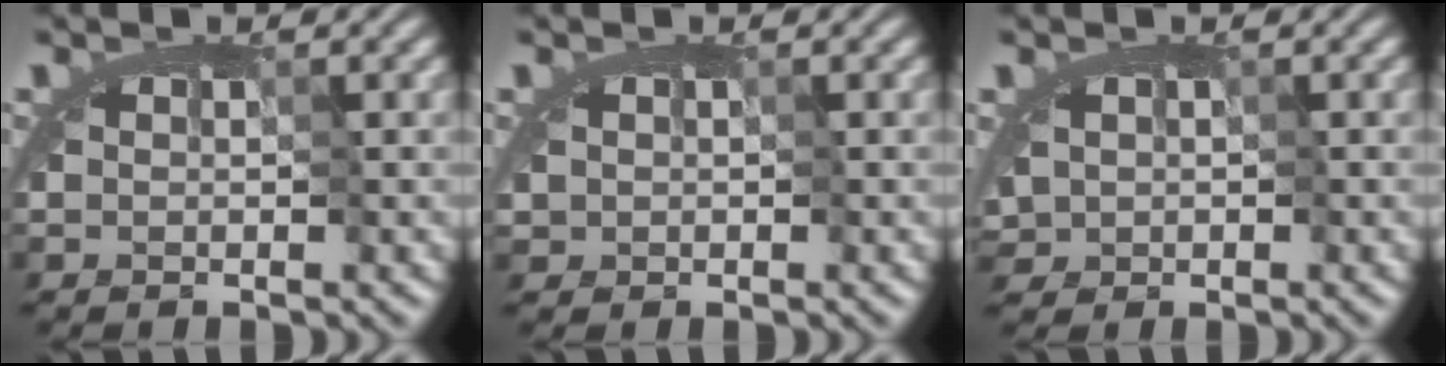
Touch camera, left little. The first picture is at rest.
{"total": 1.0, "force": [0.4, 0.8, 0.4], "torque": [-0.008, 0.001, 0.005]}
{"total": 1.8, "force": [-0.1, 1.4, 1.0], "torque": [-0.019, 0.005, 0.001]}